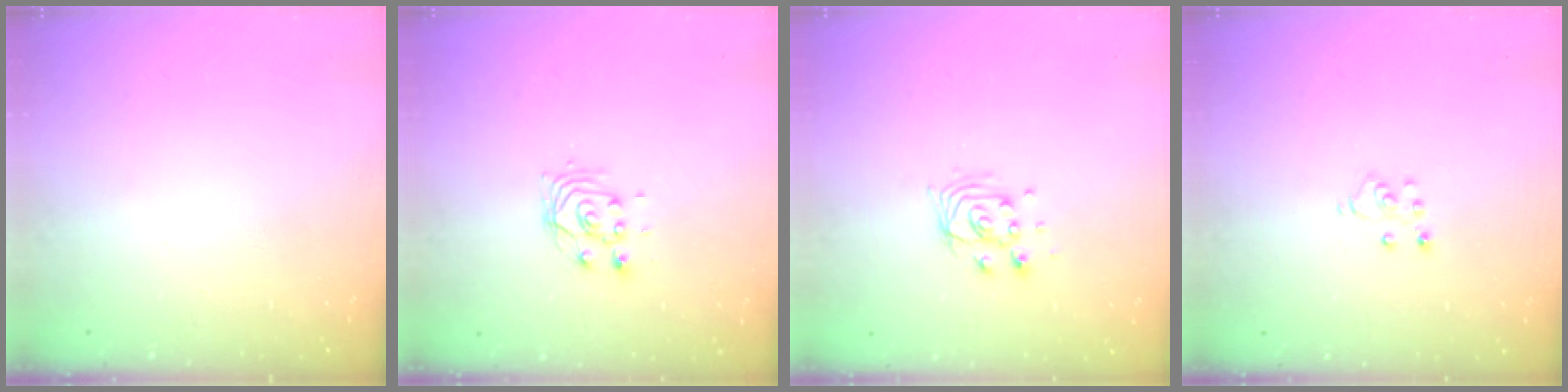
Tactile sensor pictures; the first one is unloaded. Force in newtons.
{"total": 4.4, "press": 4.4, "slide": 0.2}
{"total": 7.6, "press": 7.6, "slide": 0.5}
{"total": 3.6, "press": 3.6, "slide": 0.2}